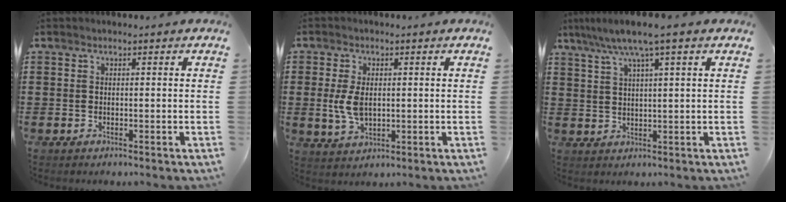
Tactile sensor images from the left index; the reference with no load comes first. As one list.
[{"total": 5.3, "force": [0.4, 3.1, 4.3], "torque": [-0.109, 0.002, 0.002]}, {"total": 5.9, "force": [3.7, 0.1, 4.7], "torque": [-0.099, -0.002, 0.061]}]